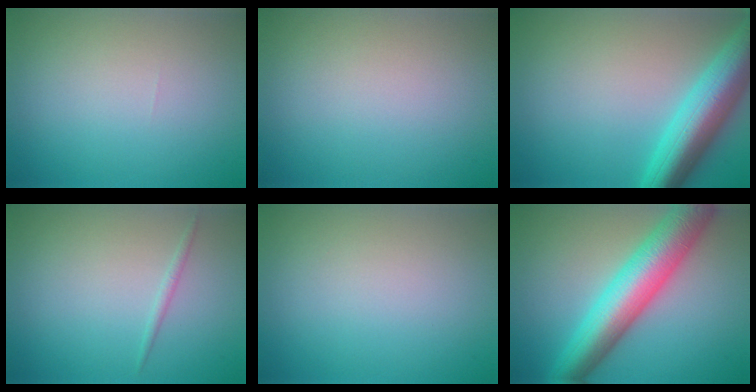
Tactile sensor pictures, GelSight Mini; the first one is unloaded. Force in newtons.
{"total": 0.0}
{"total": 8.0, "press": 8.0, "slide": 0.4}
{"total": 0.7, "press": 0.7, "slide": 0.0}
{"total": 0.0}
{"total": 9.0, "press": 9.0, "slide": 0.2}